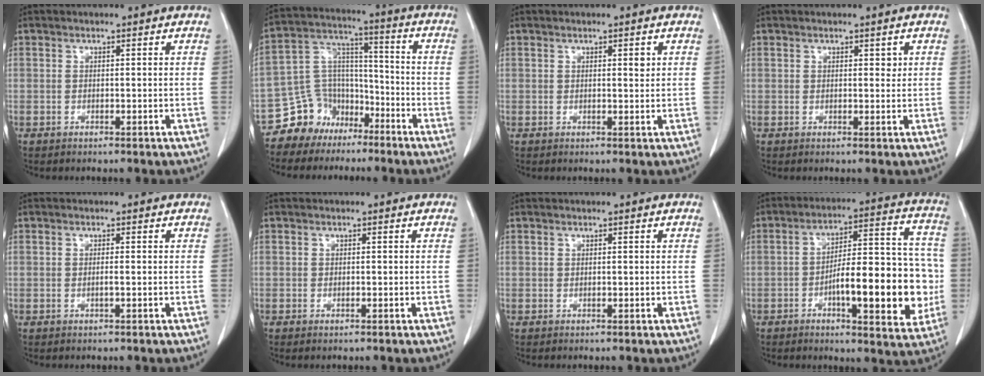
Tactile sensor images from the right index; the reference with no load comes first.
{"total": 10.0, "force": [-7.1, 7.0, 0.8], "torque": [-0.020, 0.058, -0.127]}
{"total": 1.0, "force": [0.4, 0.4, 0.9], "torque": [-0.012, 0.000, 0.006]}
{"total": 1.0, "force": [0.5, 0.6, 0.6], "torque": [-0.004, -0.001, 0.006]}
{"total": 0.8, "force": [-0.2, 0.0, 0.8], "torque": [-0.016, 0.000, -0.003]}
{"total": 0.8, "force": [-0.5, 0.2, 0.5], "torque": [-0.013, -0.001, -0.005]}
{"total": 0.0}
{"total": 17.3, "force": [-3.7, 4.9, 16.2], "torque": [-0.228, 0.025, -0.051]}